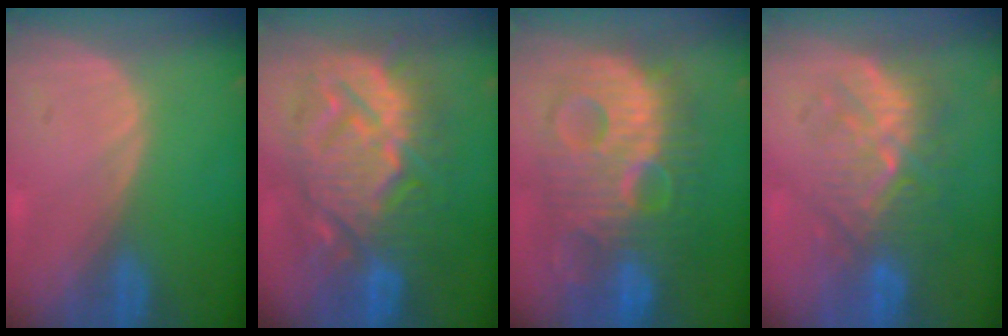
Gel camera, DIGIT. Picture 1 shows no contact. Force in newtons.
{"total": 13.9, "press": 13.8, "slide": 1.3}
{"total": 13.4, "press": 13.4, "slide": 1.2}
{"total": 9.1, "press": 8.8, "slide": 2.4}